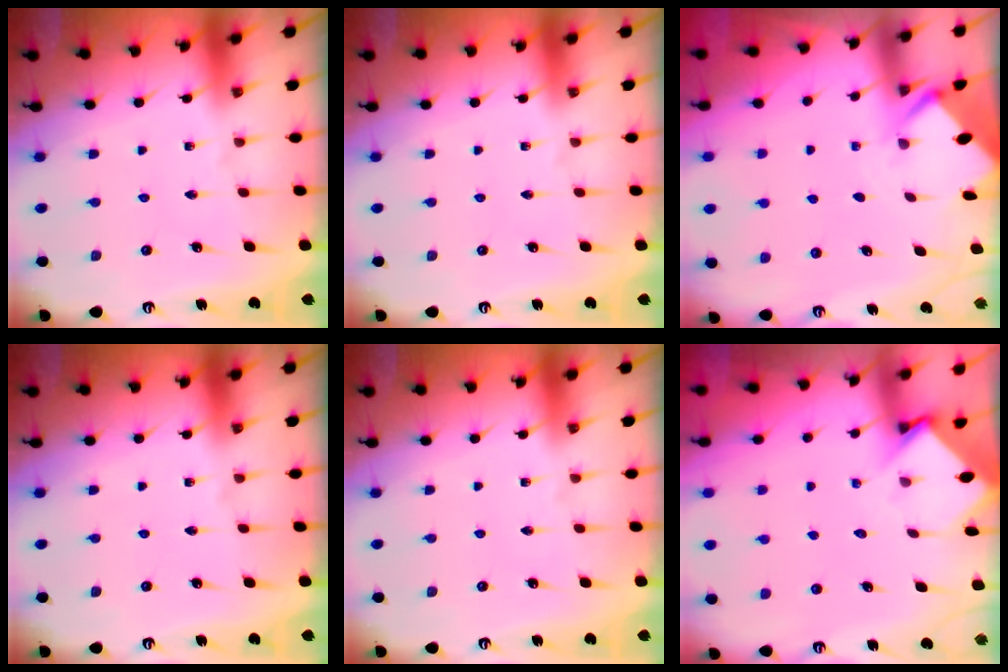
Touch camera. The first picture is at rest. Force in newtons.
{"total": 0.0}
{"total": 2.5, "press": 2.5, "slide": 0.1}
{"total": 0.0}
{"total": 0.0}
{"total": 3.7, "press": 3.7, "slide": 0.2}